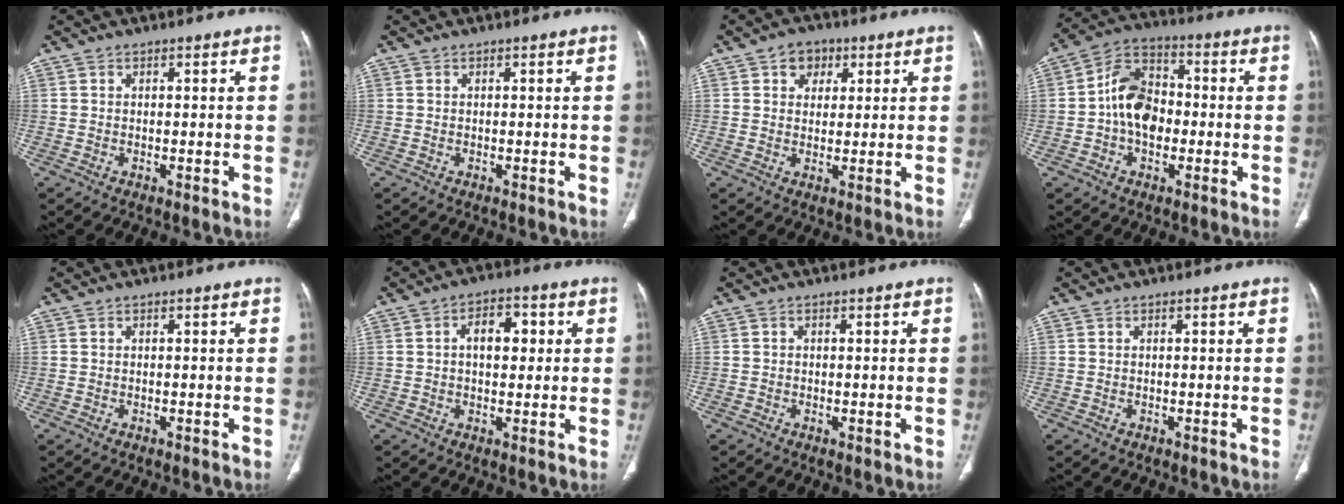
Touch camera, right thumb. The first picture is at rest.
{"total": 0.0}
{"total": 5.2, "force": [2.3, 4.1, 2.1], "torque": [-0.003, -0.004, 0.032]}
{"total": 11.2, "force": [-1.0, 8.1, 7.7], "torque": [-0.112, 0.033, -0.030]}
{"total": 0.0}
{"total": 6.9, "force": [1.3, 4.2, 5.4], "torque": [-0.060, 0.010, 0.017]}
{"total": 0.6, "force": [-0.1, 0.5, 0.4], "torque": [-0.002, 0.000, -0.002]}
{"total": 0.0}